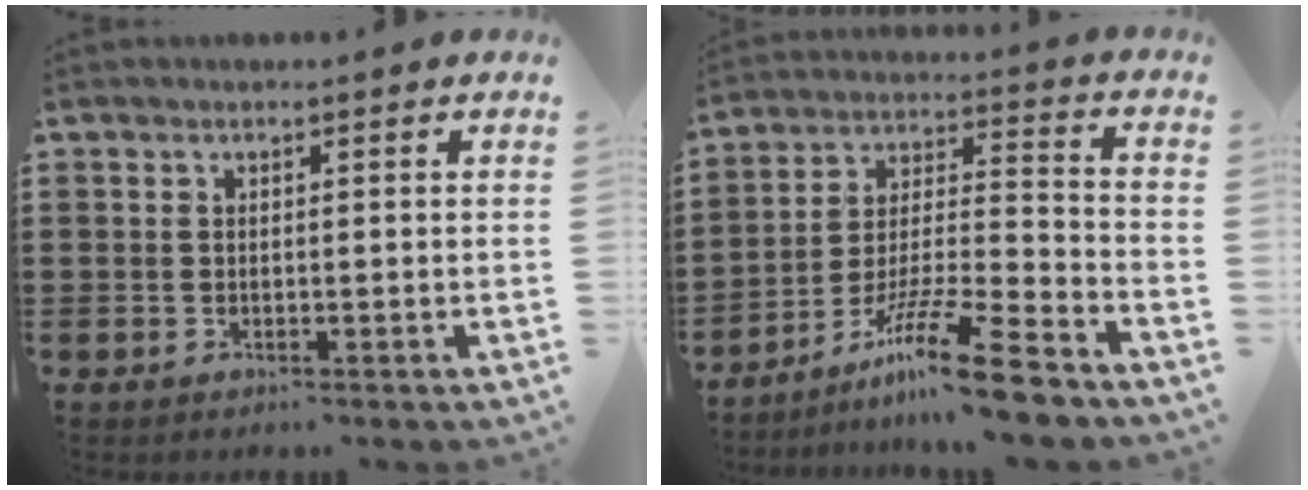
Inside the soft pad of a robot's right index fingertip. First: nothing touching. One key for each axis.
{"total": 14.1, "fx": -10.7, "fy": 0.8, "fz": 9.2, "tx": -0.155, "ty": 0.028, "tz": -0.200}